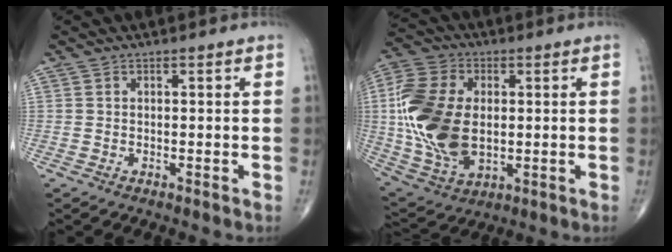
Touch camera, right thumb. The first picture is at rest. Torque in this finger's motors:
{"motor_torque": [2.51, 2.50, 1.88, 0.22, 0.24]}